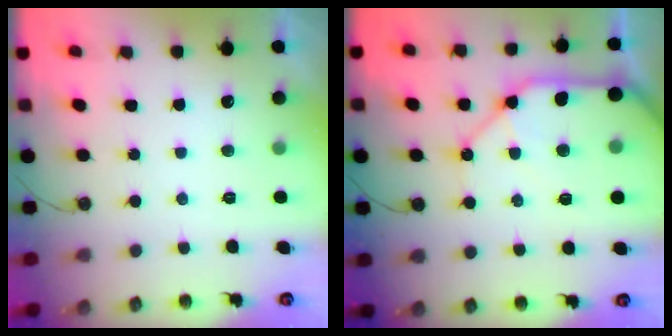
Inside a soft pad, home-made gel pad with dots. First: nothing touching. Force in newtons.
{"total": 18.3, "press": 18.1, "slide": 2.9}